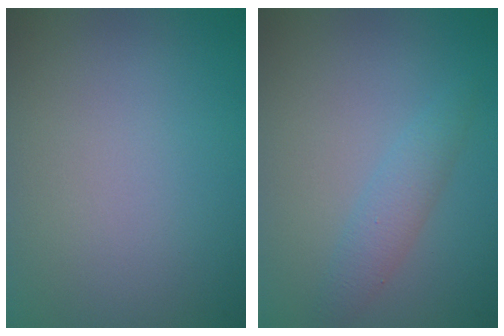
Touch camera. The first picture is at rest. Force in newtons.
{"total": 2.0, "press": 2.0, "slide": 0.0}